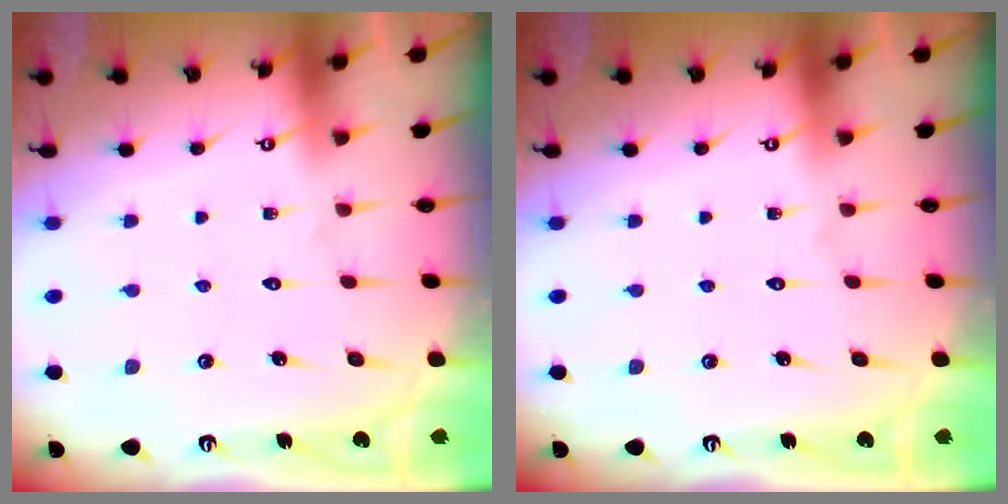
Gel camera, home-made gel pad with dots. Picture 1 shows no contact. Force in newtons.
{"total": 0.0}